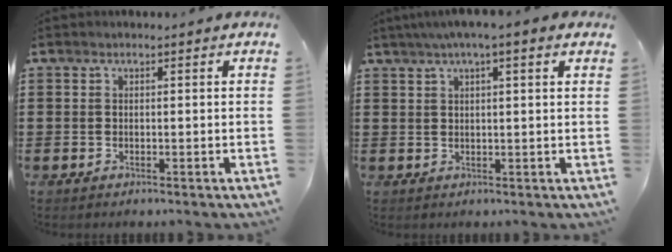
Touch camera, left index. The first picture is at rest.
{"total": 3.1, "force": [1.8, -0.1, 2.5], "torque": [-0.052, 0.004, 0.031]}